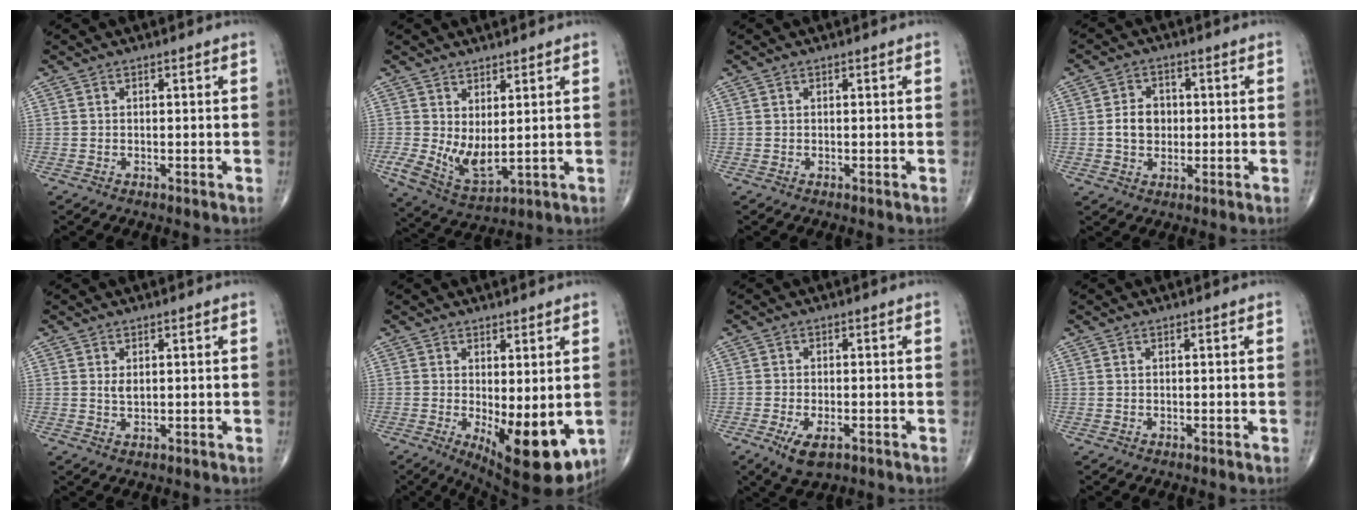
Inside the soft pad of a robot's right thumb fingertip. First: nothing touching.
{"total": 7.8, "force": [1.2, 3.7, 6.7], "torque": [-0.127, -0.023, 0.037]}
{"total": 0.0}
{"total": 5.8, "force": [0.0, 4.6, 3.4], "torque": [-0.040, 0.007, -0.003]}
{"total": 1.8, "force": [0.5, 1.0, 1.5], "torque": [-0.024, -0.006, 0.010]}
{"total": 12.8, "force": [-2.6, 4.9, 11.5], "torque": [-0.153, -0.028, -0.021]}
{"total": 5.3, "force": [-2.5, 2.4, 4.0], "torque": [-0.075, -0.002, -0.037]}
{"total": 0.0}